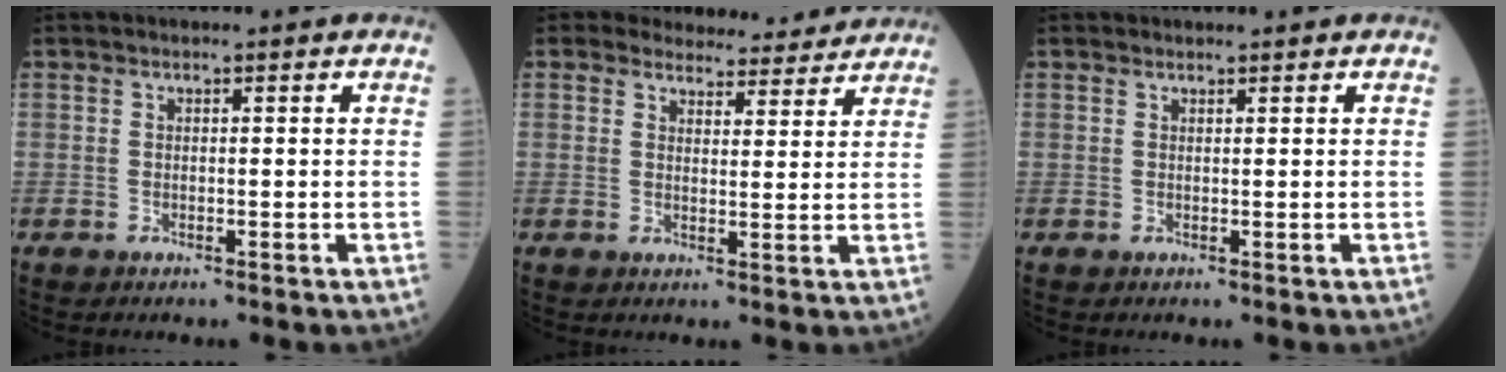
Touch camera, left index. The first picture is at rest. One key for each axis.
{"total": 8.8, "fx": 8.4, "fy": 2.7, "fz": 0.8, "tx": 0.010, "ty": 0.002, "tz": 0.091}
{"total": 0.8, "fx": 0.8, "fy": 0.0, "fz": 0.1, "tx": -0.006, "ty": 0.006, "tz": 0.014}